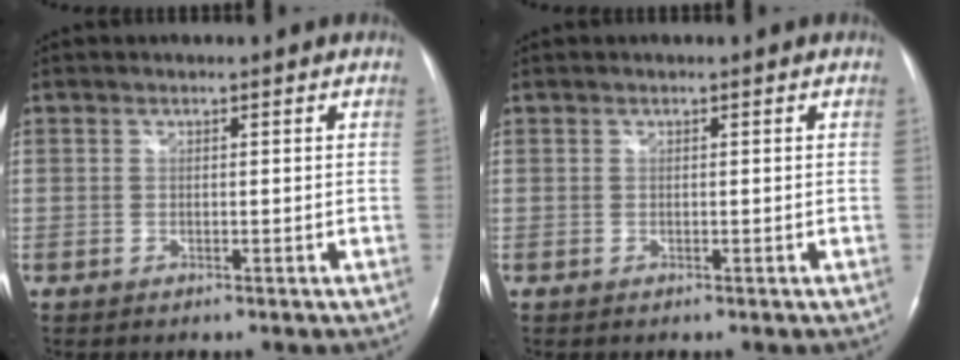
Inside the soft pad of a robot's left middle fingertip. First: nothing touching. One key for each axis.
{"total": 0.0}